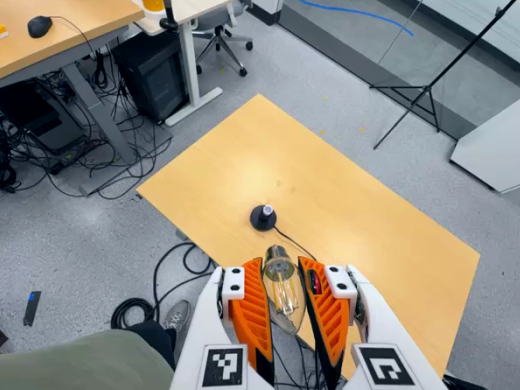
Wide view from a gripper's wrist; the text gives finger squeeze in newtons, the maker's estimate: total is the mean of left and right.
{"total": 21.1, "left": 22.5, "right": 19.7}